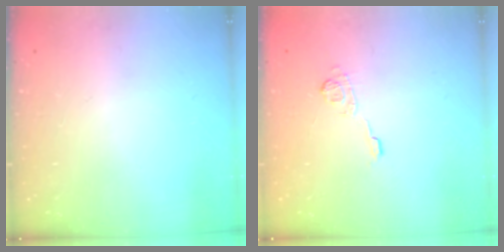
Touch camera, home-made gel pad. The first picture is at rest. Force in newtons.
{"total": 9.1, "press": 9.0, "slide": 1.4}